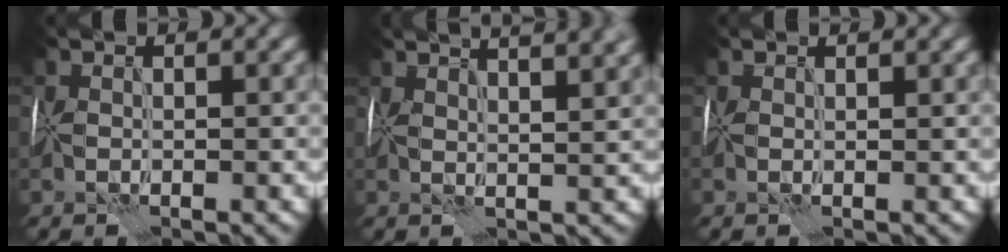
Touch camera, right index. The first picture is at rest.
{"total": 8.9, "force": [6.1, 2.9, 5.8], "torque": [-0.061, 0.047, 0.059]}
{"total": 0.8, "force": [0.7, 0.1, 0.4], "torque": [-0.009, 0.002, 0.010]}